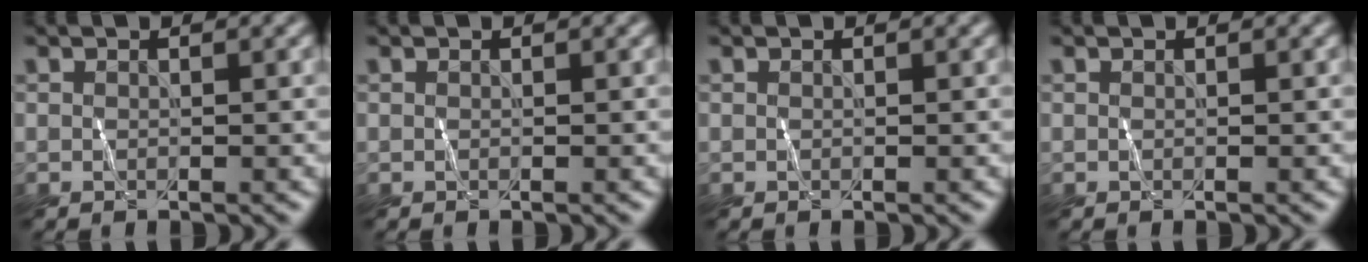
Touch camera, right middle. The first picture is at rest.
{"total": 0.0}
{"total": 0.0}
{"total": 0.0}